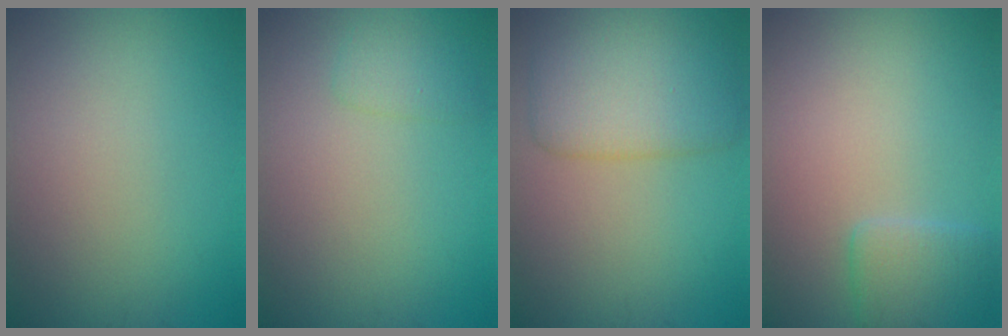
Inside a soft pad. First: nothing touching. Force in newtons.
{"total": 1.4, "press": 1.4, "slide": 0.1}
{"total": 5.2, "press": 5.2, "slide": 0.2}
{"total": 2.4, "press": 2.3, "slide": 0.2}